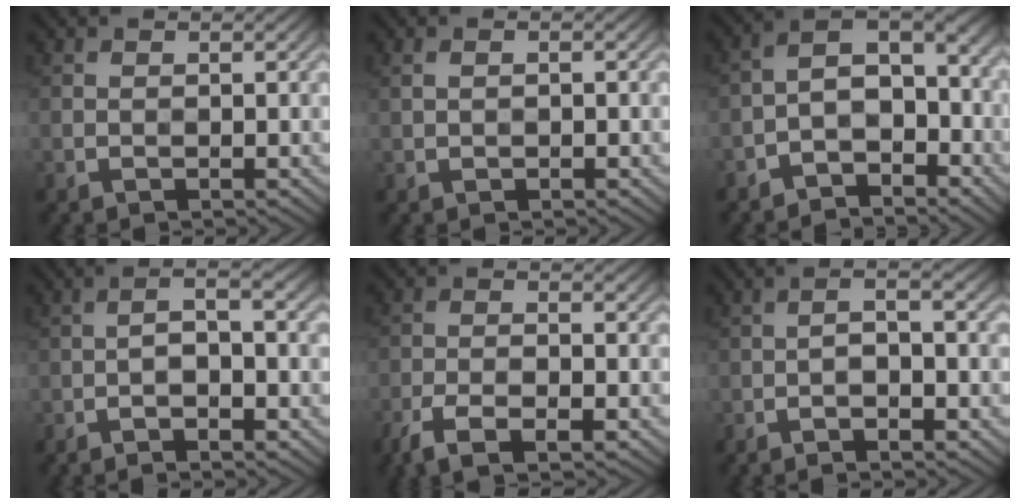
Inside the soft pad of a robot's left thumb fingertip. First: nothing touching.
{"total": 1.0, "force": [0.0, 0.5, 0.8], "torque": [-0.021, 0.005, 0.001]}
{"total": 6.8, "force": [-4.0, 3.5, 4.2], "torque": [-0.060, 0.006, -0.085]}
{"total": 5.5, "force": [-1.9, 1.3, 5.0], "torque": [-0.089, 0.006, -0.034]}
{"total": 6.7, "force": [-4.3, 1.8, 4.7], "torque": [-0.099, -0.009, -0.081]}
{"total": 4.9, "force": [-1.9, 1.0, 4.4], "torque": [-0.077, 0.006, -0.033]}